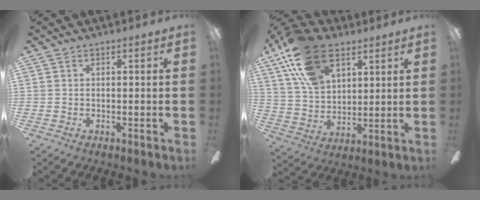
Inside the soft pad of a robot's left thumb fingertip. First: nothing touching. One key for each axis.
{"total": 19.2, "fx": 11.0, "fy": 11.2, "fz": 11.1, "tx": -0.226, "ty": -0.032, "tz": 0.203}